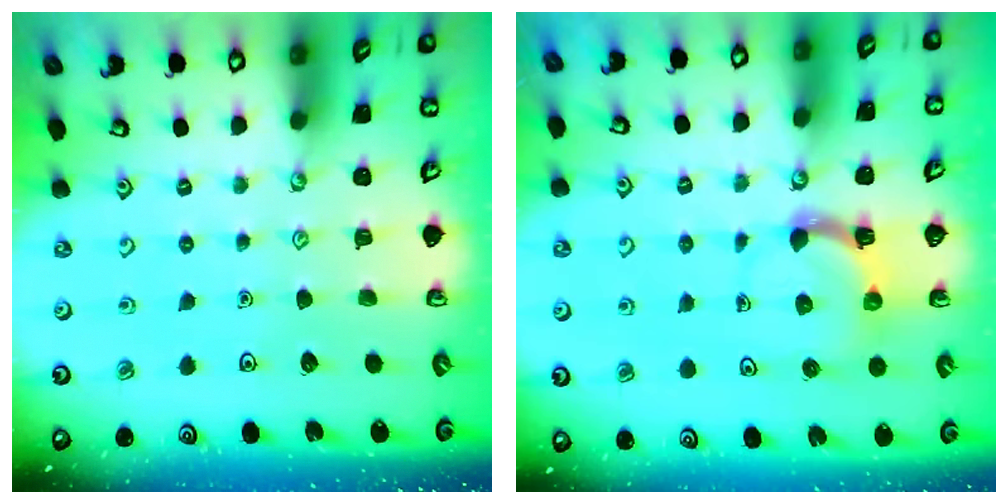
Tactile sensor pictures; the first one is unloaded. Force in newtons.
{"total": 4.6, "press": 4.6, "slide": 0.8}